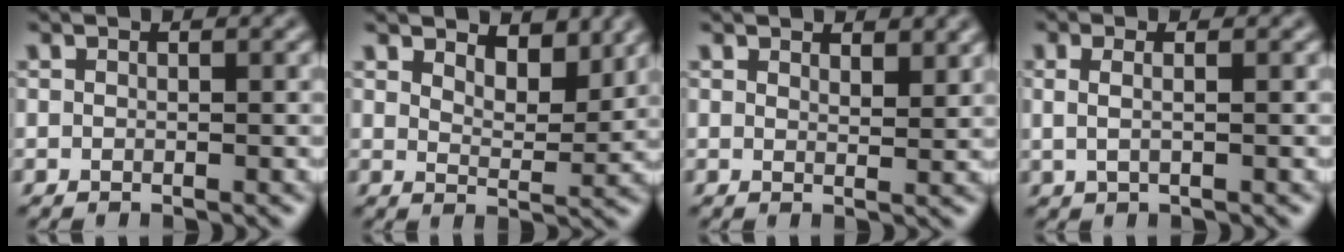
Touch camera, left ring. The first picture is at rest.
{"total": 3.7, "force": [3.0, 1.3, 1.7], "torque": [-0.032, -0.005, 0.040]}
{"total": 2.2, "force": [1.9, 0.6, 0.9], "torque": [-0.013, -0.002, 0.032]}
{"total": 1.8, "force": [0.5, 0.7, 1.6], "torque": [-0.030, -0.006, 0.004]}